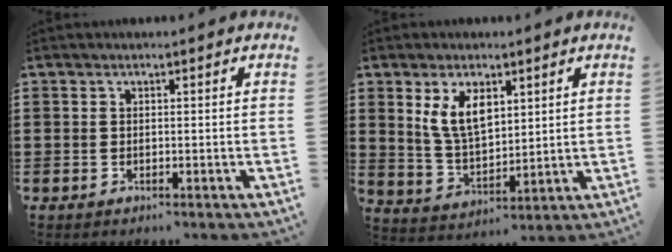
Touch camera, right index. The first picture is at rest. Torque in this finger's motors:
{"motor_torque": [1.07, 1.07, 0.43, 0.10]}